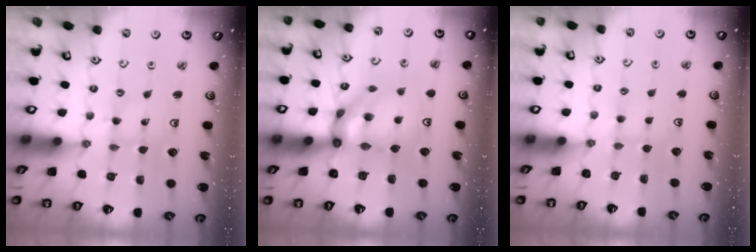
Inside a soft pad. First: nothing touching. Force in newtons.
{"total": 12.4, "press": 12.4, "slide": 1.3}
{"total": 2.6, "press": 2.6, "slide": 0.5}